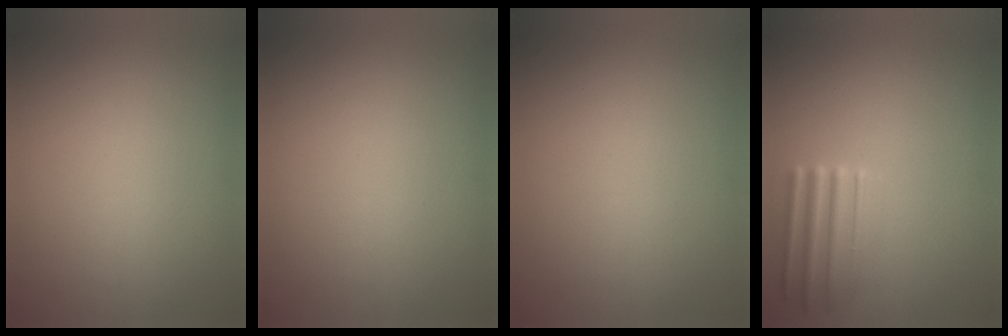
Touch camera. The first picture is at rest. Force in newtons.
{"total": 0.0}
{"total": 0.0}
{"total": 2.3}